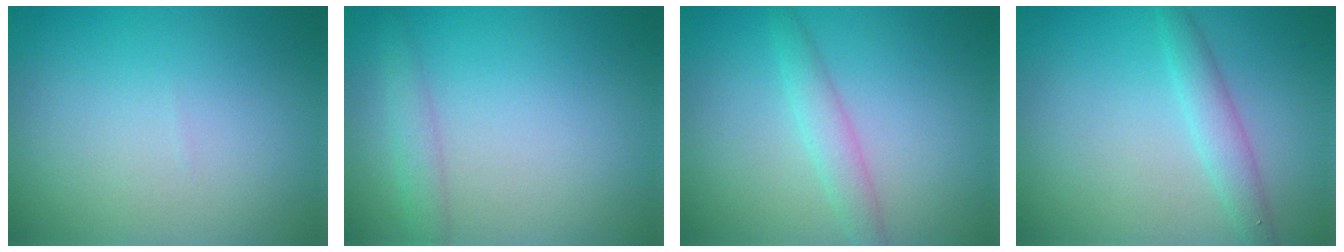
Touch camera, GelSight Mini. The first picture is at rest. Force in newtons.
{"total": 1.7, "press": 1.7, "slide": 0.1}
{"total": 2.1, "press": 2.1, "slide": 0.1}
{"total": 2.3, "press": 2.3, "slide": 0.0}